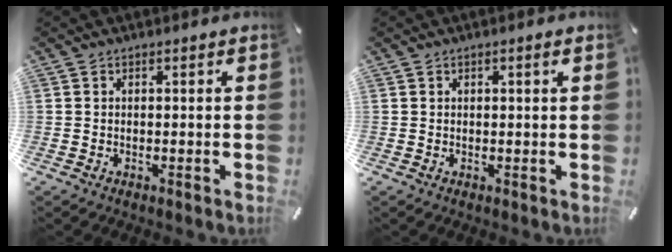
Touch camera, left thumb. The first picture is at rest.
{"total": 1.1, "force": [0.4, 0.3, 0.9], "torque": [-0.017, 0.004, 0.006]}